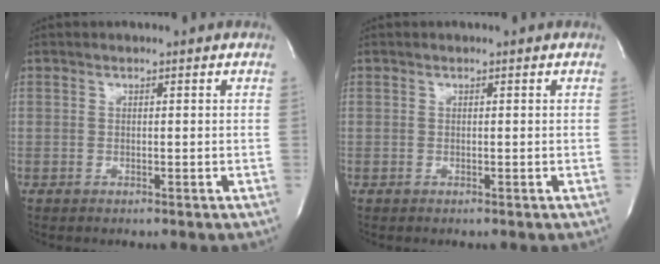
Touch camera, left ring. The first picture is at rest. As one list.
[{"total": 0.0}]